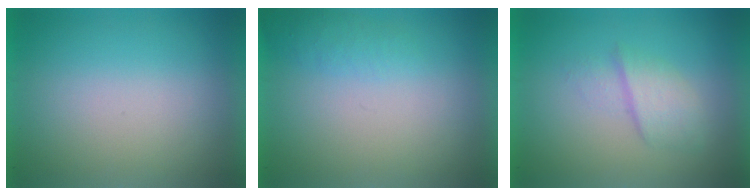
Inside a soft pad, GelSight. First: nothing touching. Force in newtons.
{"total": 1.3}
{"total": 2.2}